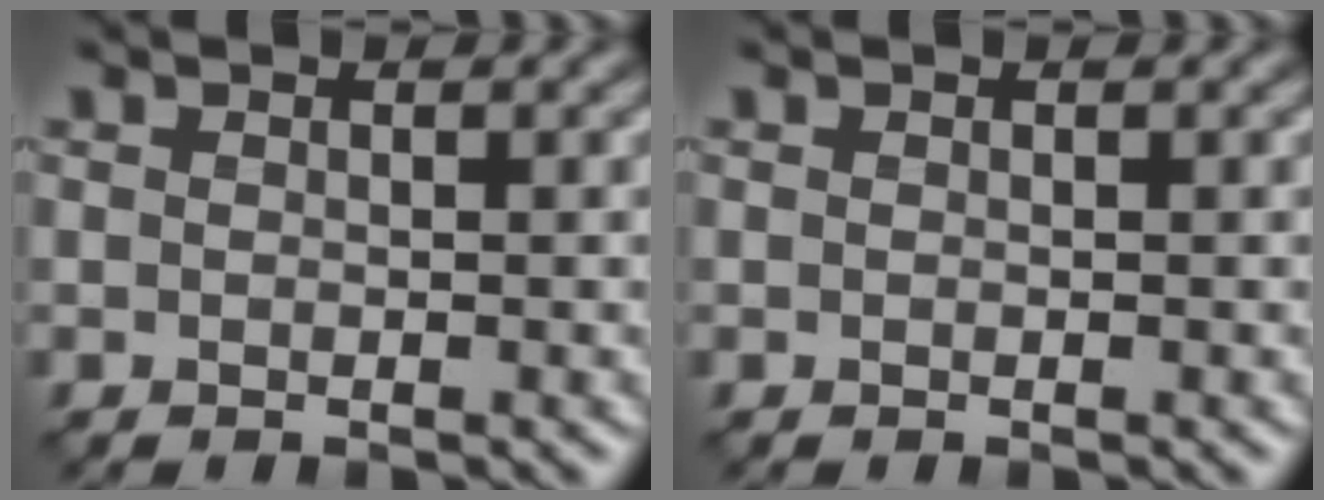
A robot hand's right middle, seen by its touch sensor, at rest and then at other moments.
{"total": 0.0}